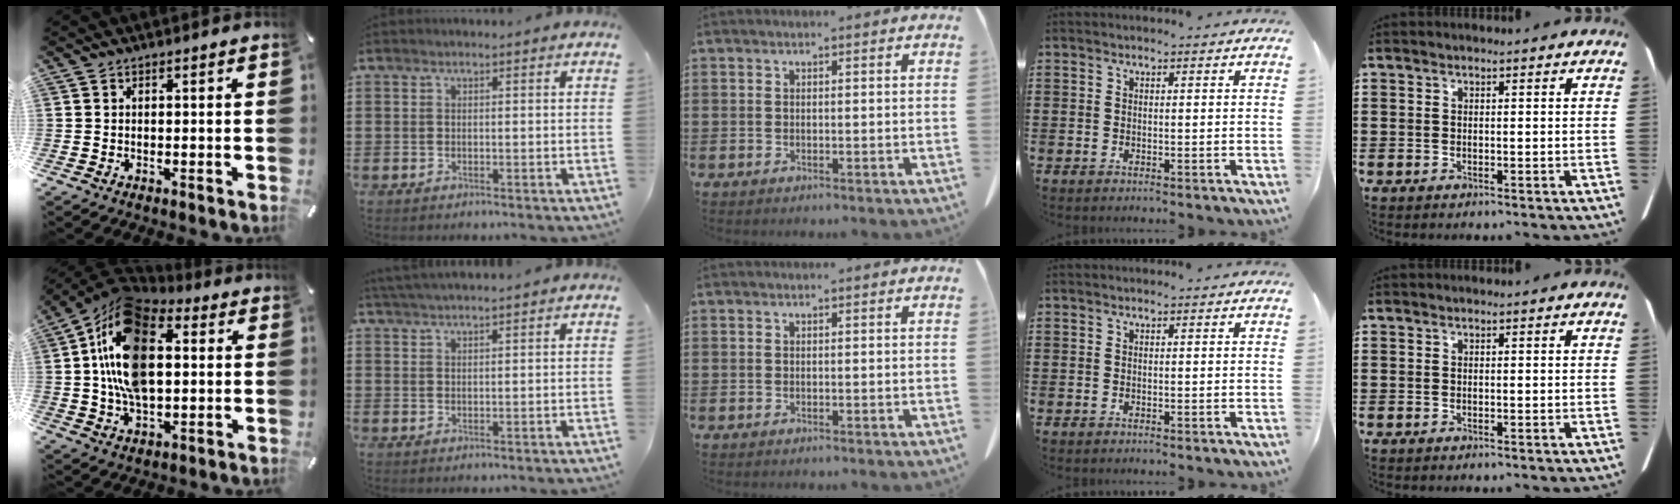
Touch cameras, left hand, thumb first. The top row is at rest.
{"thumb": {"total": 19.6, "force": [2.9, 12.0, 15.2], "torque": [-0.303, -0.001, 0.045]}, "index": {"total": 2.1, "force": [2.1, -0.3, 0.3], "torque": [-0.010, 0.001, 0.041]}}